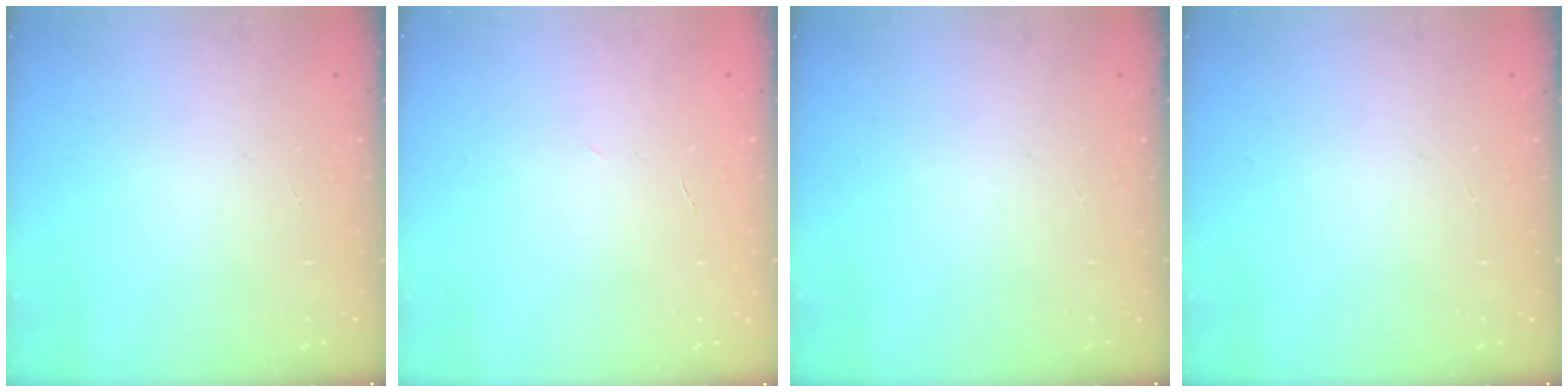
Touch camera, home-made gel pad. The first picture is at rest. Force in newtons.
{"total": 1.8, "press": 1.7, "slide": 0.5}
{"total": 0.0}
{"total": 0.0}